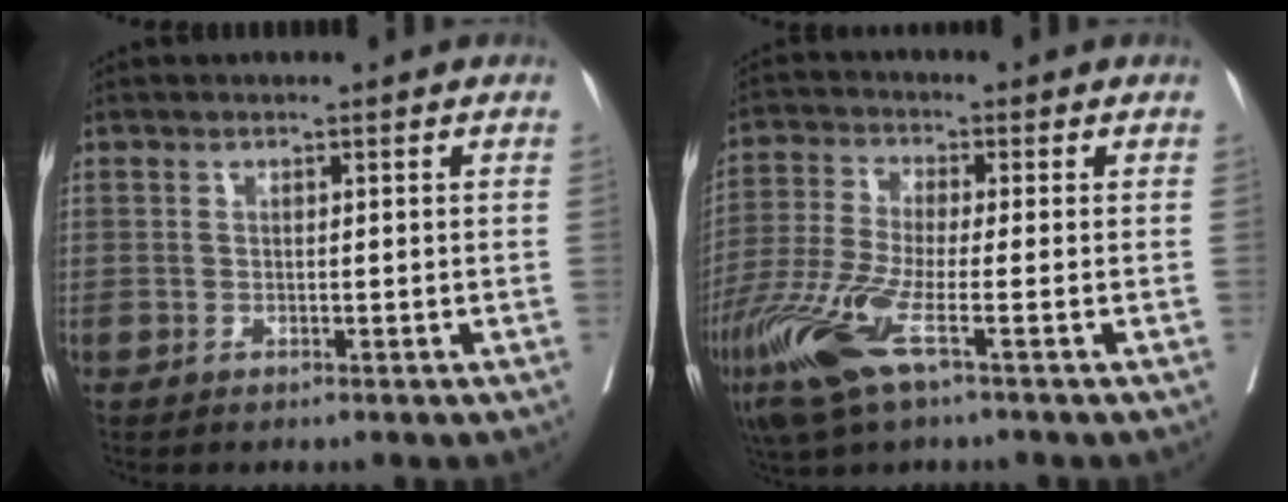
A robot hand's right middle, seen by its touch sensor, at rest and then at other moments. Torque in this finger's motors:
{"motor_torque": [1.48, -0.66, 0.70, 0.21]}